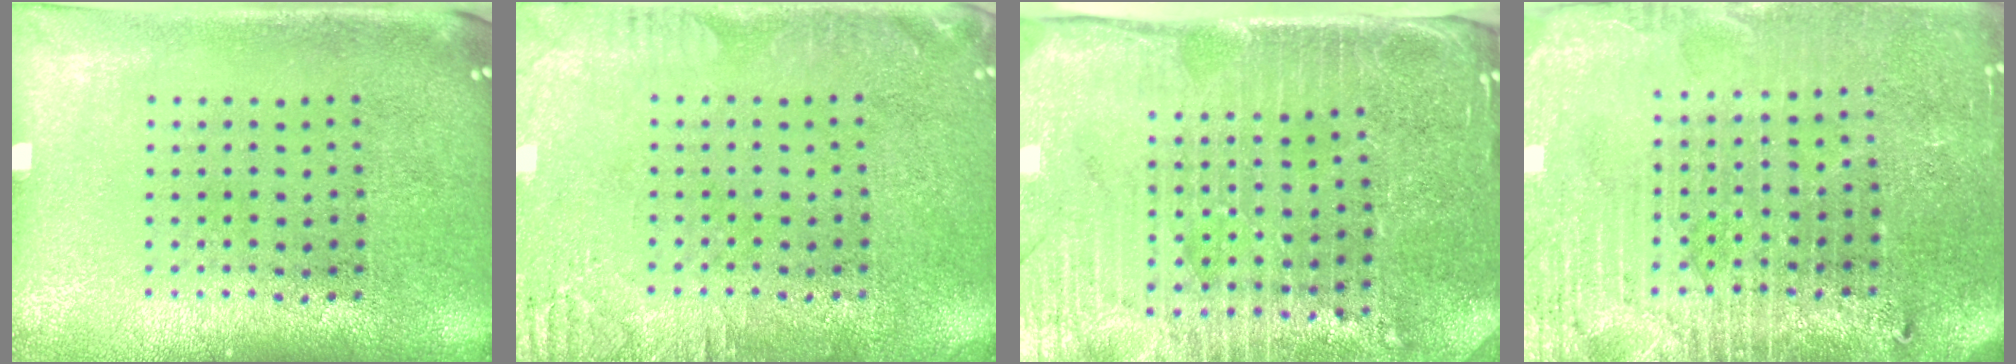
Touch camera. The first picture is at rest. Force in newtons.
{"total": 2.6, "press": 2.5, "slide": 0.4}
{"total": 4.4, "press": 3.8, "slide": 2.1}
{"total": 3.9, "press": 3.6, "slide": 1.5}